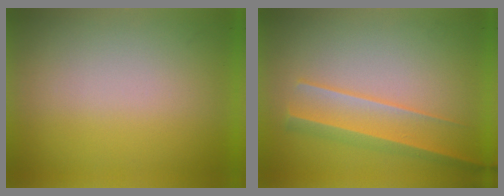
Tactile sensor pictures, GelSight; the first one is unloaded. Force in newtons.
{"total": 2.2}